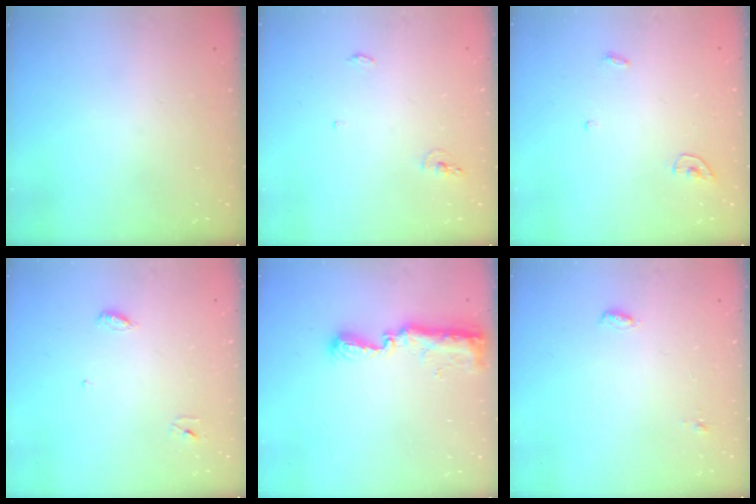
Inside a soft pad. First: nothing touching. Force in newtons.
{"total": 5.0, "press": 4.8, "slide": 1.5}
{"total": 3.4, "press": 3.4, "slide": 0.3}
{"total": 3.4, "press": 3.4, "slide": 0.3}
{"total": 8.9, "press": 8.9, "slide": 0.8}
{"total": 5.0, "press": 4.1, "slide": 2.8}